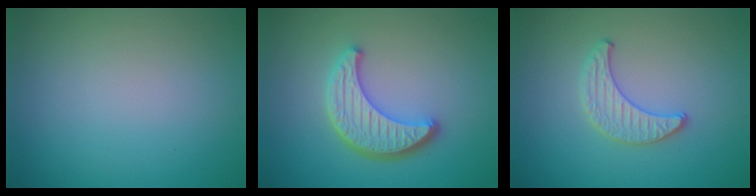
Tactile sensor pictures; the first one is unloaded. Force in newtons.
{"total": 4.5, "press": 3.8, "slide": 2.5}
{"total": 1.5, "press": 1.5, "slide": 0.1}